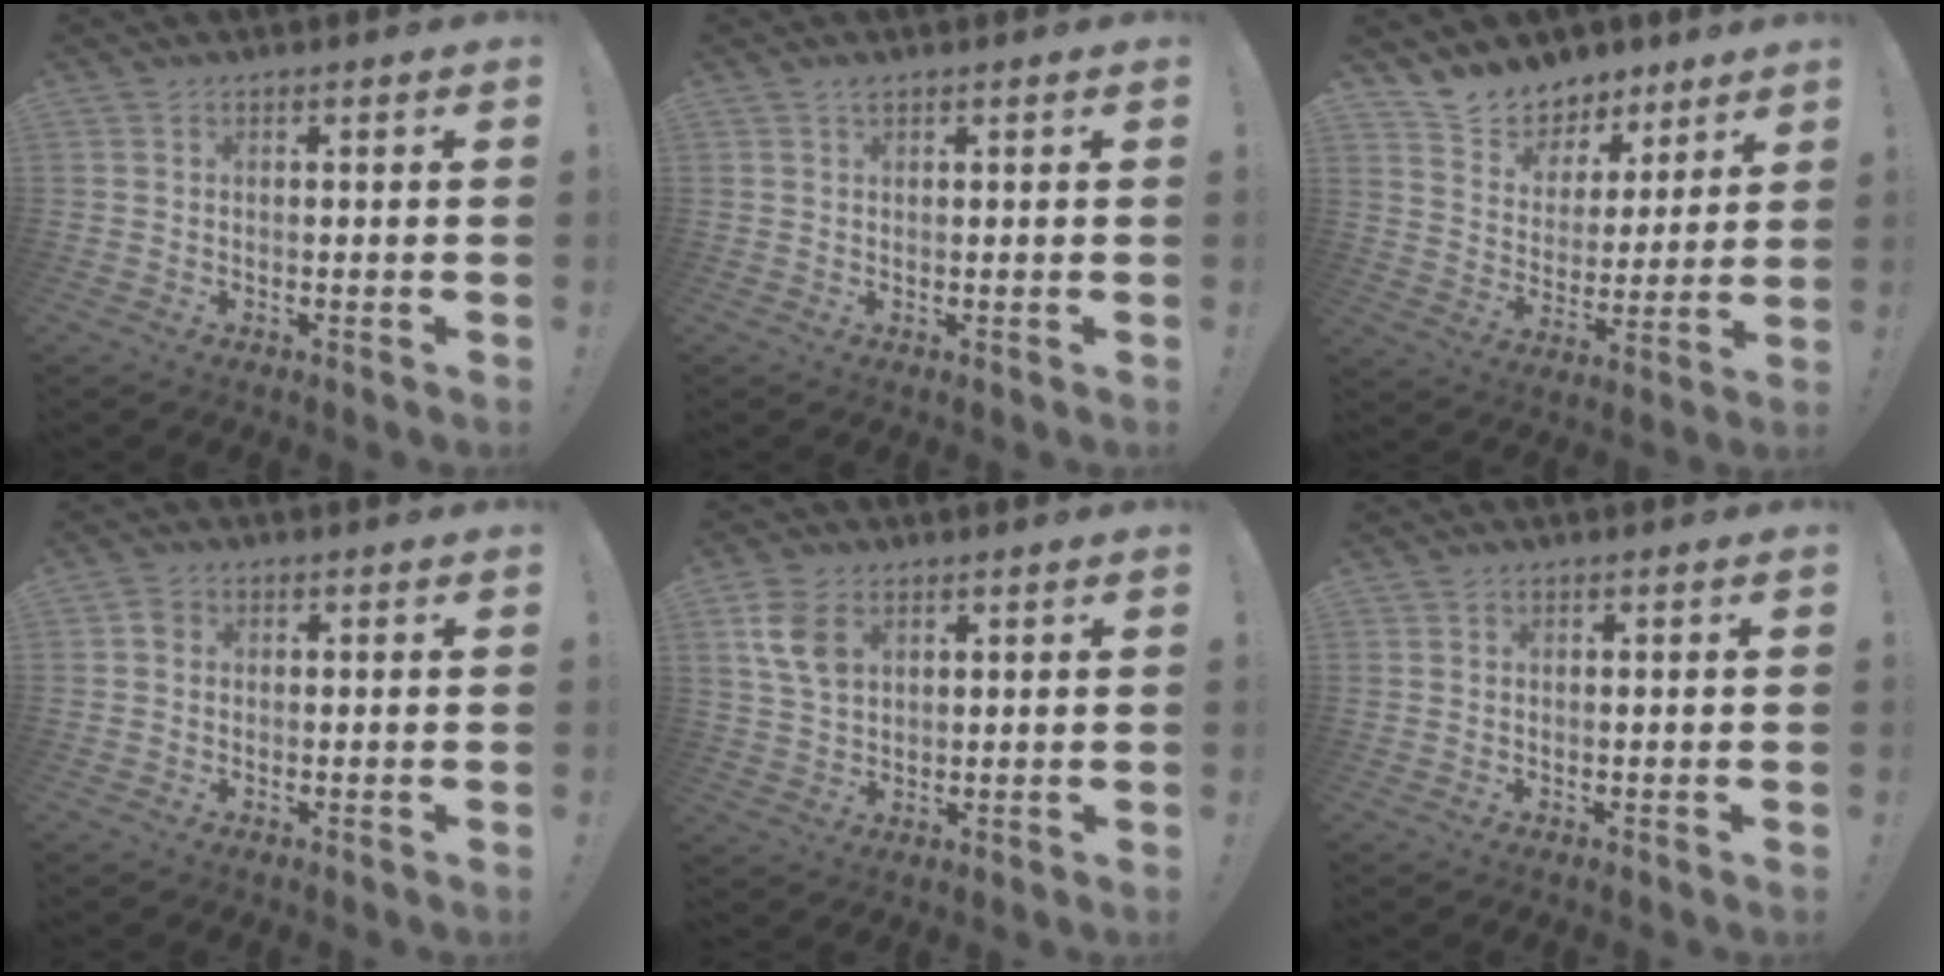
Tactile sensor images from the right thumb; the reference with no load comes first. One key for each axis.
{"total": 1.1, "fx": 0.9, "fy": 0.1, "fz": 0.6, "tx": -0.007, "ty": -0.002, "tz": 0.015}
{"total": 10.0, "fx": 8.2, "fy": 5.7, "fz": 1.0, "tx": -0.033, "ty": -0.068, "tz": 0.159}
{"total": 2.0, "fx": 0.0, "fy": 1.8, "fz": 0.9, "tx": -0.012, "ty": 0.005, "tz": 0.000}
{"total": 8.4, "fx": 3.4, "fy": 5.5, "fz": 5.3, "tx": -0.099, "ty": -0.007, "tz": 0.065}
{"total": 0.0}